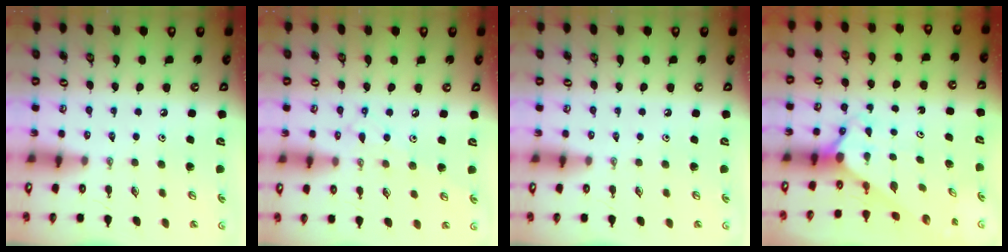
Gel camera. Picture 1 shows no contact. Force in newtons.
{"total": 8.9, "press": 8.9, "slide": 0.7}
{"total": 0.0}
{"total": 2.2, "press": 2.2, "slide": 0.2}